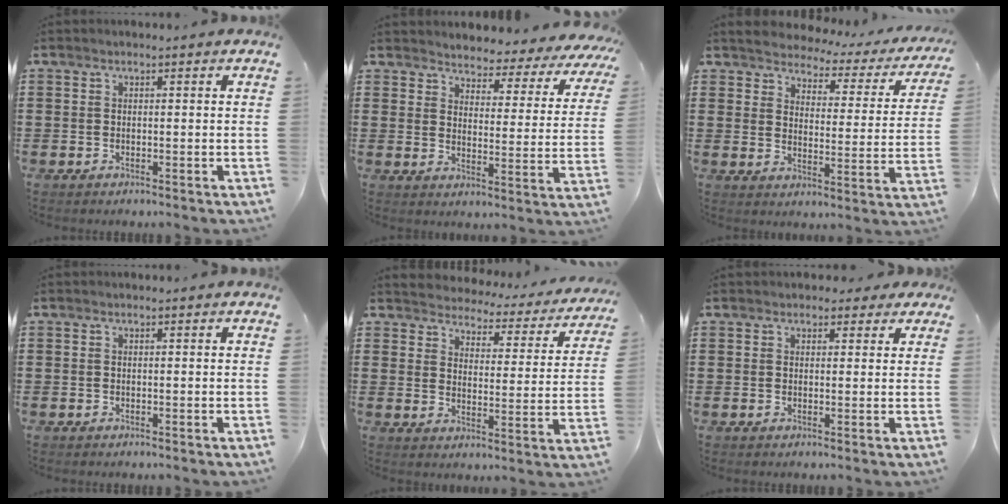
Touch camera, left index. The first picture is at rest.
{"total": 3.2, "force": [3.1, 0.5, -0.3], "torque": [-0.013, -0.034, 0.045]}
{"total": 2.9, "force": [2.9, 0.3, -0.1], "torque": [-0.023, -0.028, 0.042]}
{"total": 0.0}
{"total": 2.9, "force": [2.8, 0.4, -0.2], "torque": [-0.019, -0.030, 0.040]}
{"total": 1.8, "force": [1.5, 1.1, 0.2], "torque": [-0.003, 0.005, 0.025]}